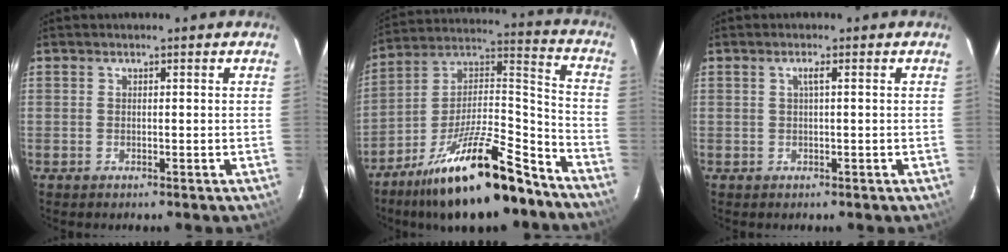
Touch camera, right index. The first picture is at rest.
{"total": 21.6, "force": [-15.9, 5.2, 13.7], "torque": [-0.232, 0.015, -0.259]}
{"total": 1.1, "force": [0.2, -0.2, 1.0], "torque": [-0.018, 0.003, 0.002]}